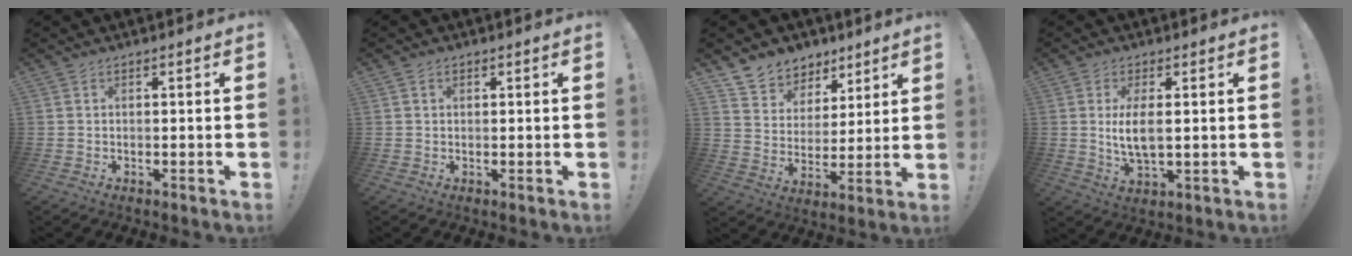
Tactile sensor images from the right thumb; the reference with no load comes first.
{"total": 1.0, "force": [0.5, 0.8, 0.2], "torque": [0.001, 0.000, 0.008]}
{"total": 9.0, "force": [6.1, 6.5, 1.0], "torque": [-0.025, -0.050, 0.122]}
{"total": 7.1, "force": [0.8, 2.5, 6.5], "torque": [-0.122, -0.017, 0.009]}